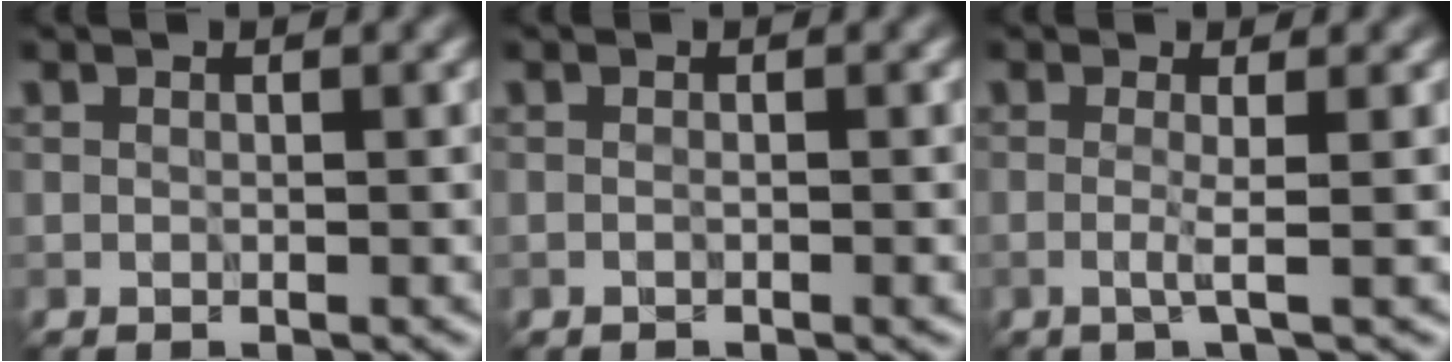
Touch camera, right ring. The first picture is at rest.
{"total": 0.6, "force": [-0.3, 0.1, 0.4], "torque": [-0.005, -0.002, -0.004]}
{"total": 1.8, "force": [-0.1, 0.3, 1.7], "torque": [-0.033, -0.005, -0.010]}